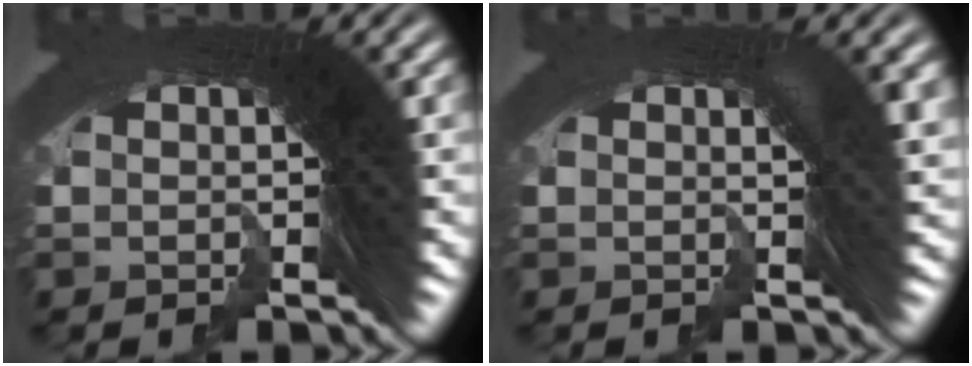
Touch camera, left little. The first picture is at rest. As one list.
[{"total": 0.9, "force": [0.2, -0.1, 0.9], "torque": [-0.018, 0.000, 0.004]}]